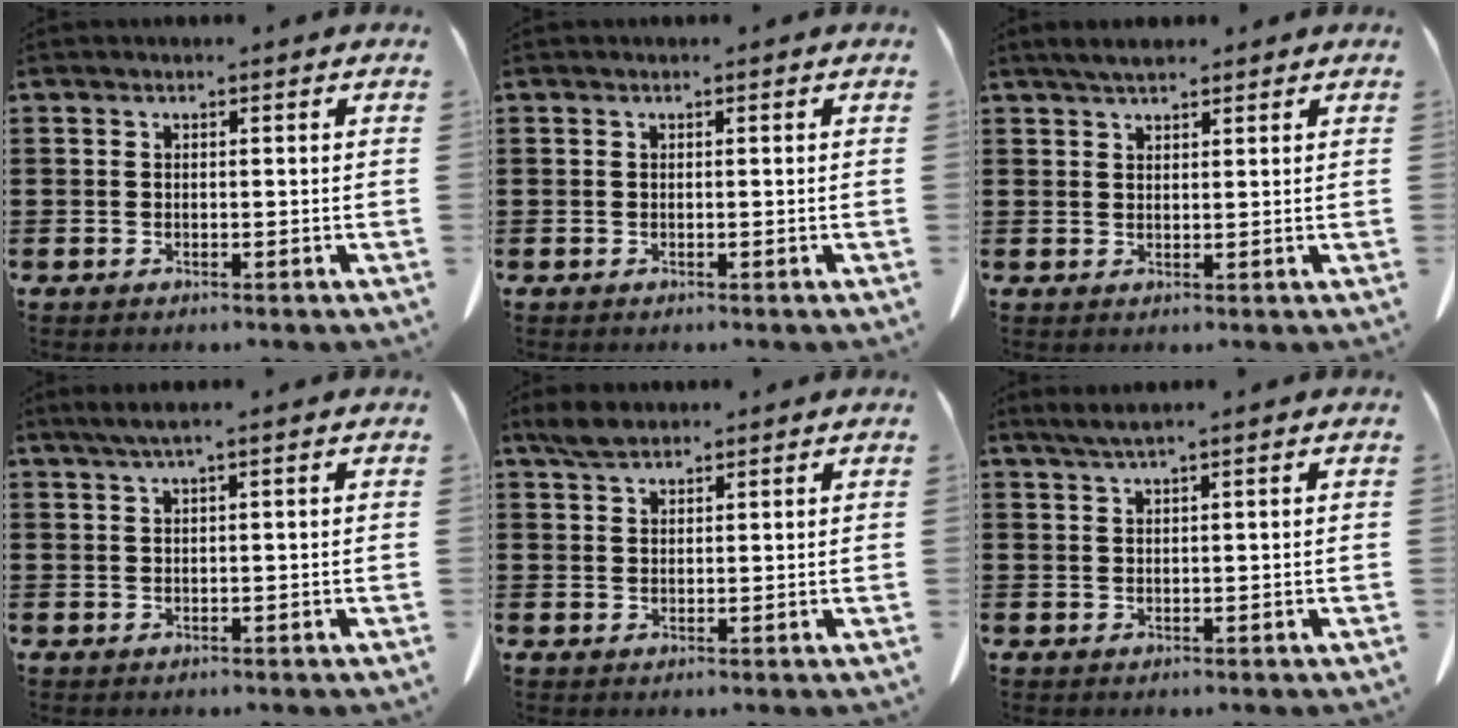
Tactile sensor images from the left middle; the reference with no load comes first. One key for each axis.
{"total": 0.0}
{"total": 2.7, "fx": 2.3, "fy": 0.6, "fz": 1.2, "tx": -0.029, "ty": 0.001, "tz": 0.044}
{"total": 1.8, "fx": 0.8, "fy": -0.2, "fz": 1.6, "tx": -0.029, "ty": -0.004, "tz": 0.016}
{"total": 3.1, "fx": 2.5, "fy": 1.1, "fz": 1.5, "tx": -0.036, "ty": 0.003, "tz": 0.048}
{"total": 1.8, "fx": 1.3, "fy": -0.2, "fz": 1.2, "tx": -0.024, "ty": -0.002, "tz": 0.025}